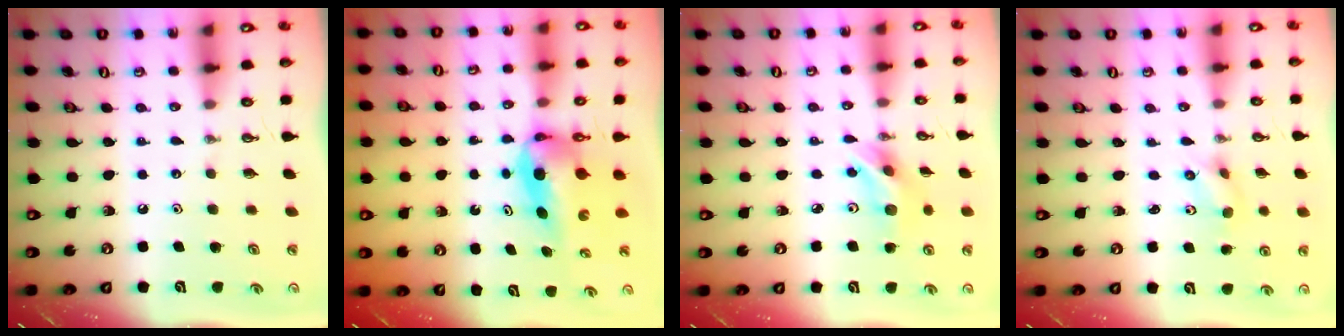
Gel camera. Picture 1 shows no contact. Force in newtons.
{"total": 8.1, "press": 7.3, "slide": 3.4}
{"total": 10.7, "press": 10.1, "slide": 3.6}
{"total": 2.1, "press": 1.9, "slide": 0.9}